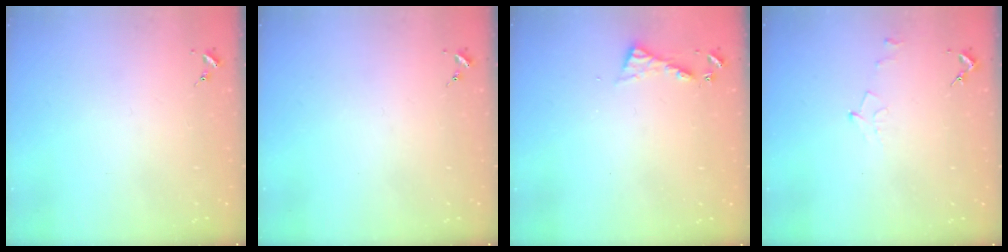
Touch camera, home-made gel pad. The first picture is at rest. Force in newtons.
{"total": 0.0}
{"total": 5.8, "press": 5.8, "slide": 0.5}
{"total": 4.9, "press": 4.9, "slide": 0.6}